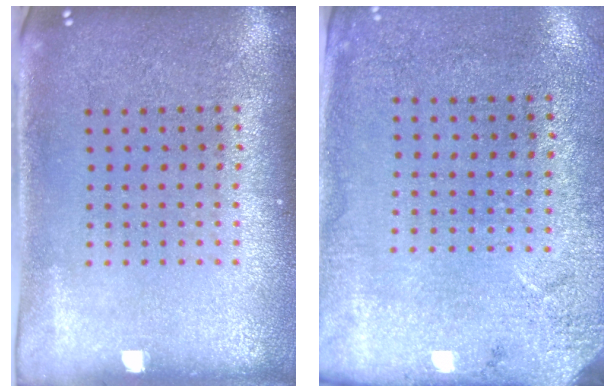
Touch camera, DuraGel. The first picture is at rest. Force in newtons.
{"total": 2.7, "press": 2.2, "slide": 1.6}